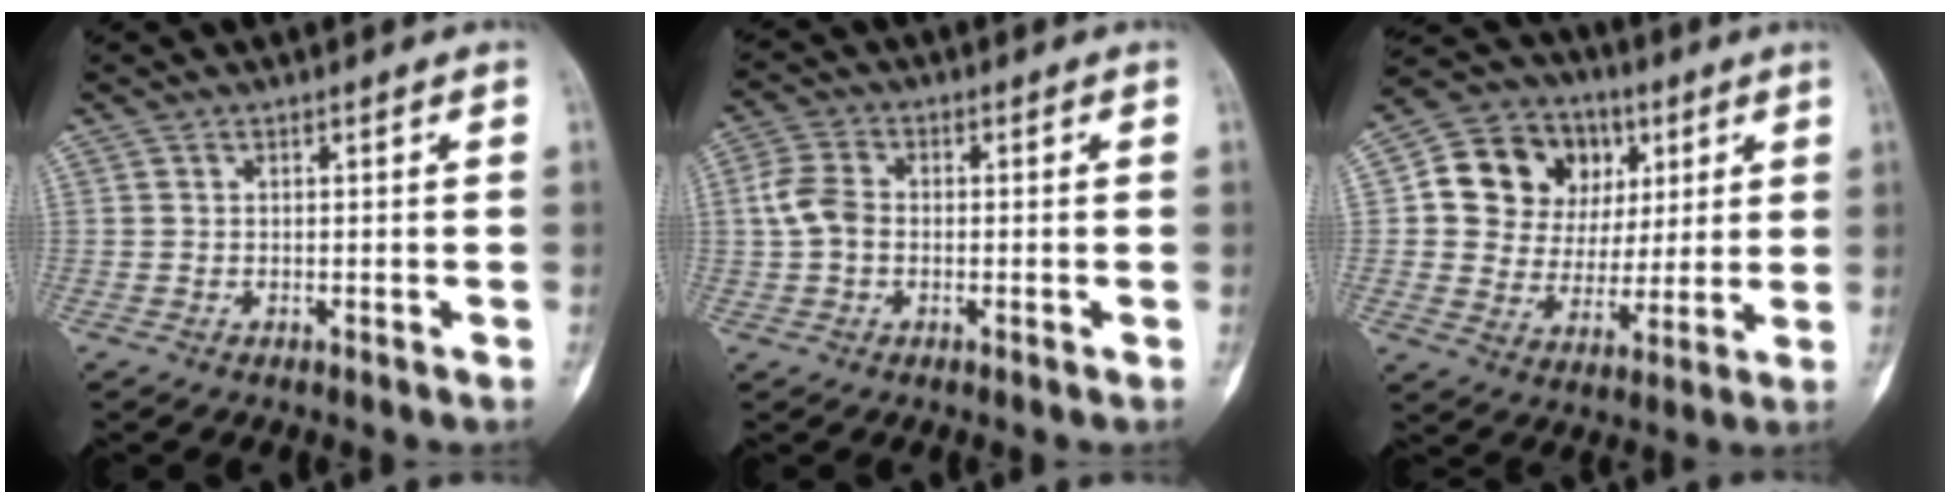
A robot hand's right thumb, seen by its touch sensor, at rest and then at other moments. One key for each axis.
{"total": 5.4, "fx": -0.3, "fy": 4.0, "fz": 3.7, "tx": -0.075, "ty": 0.014, "tz": -0.013}
{"total": 16.6, "fx": 4.7, "fy": 14.0, "fz": 7.6, "tx": -0.085, "ty": 0.014, "tz": 0.086}